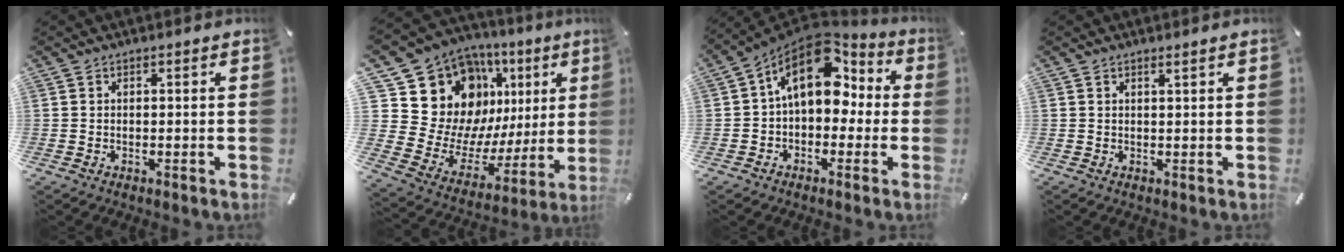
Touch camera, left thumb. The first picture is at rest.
{"total": 18.3, "force": [9.9, 13.9, 6.8], "torque": [-0.096, -0.097, 0.206]}
{"total": 15.8, "force": [4.7, 10.4, 11.0], "torque": [-0.177, -0.021, 0.080]}
{"total": 1.0, "force": [0.8, -0.1, 0.6], "torque": [-0.010, -0.002, 0.014]}